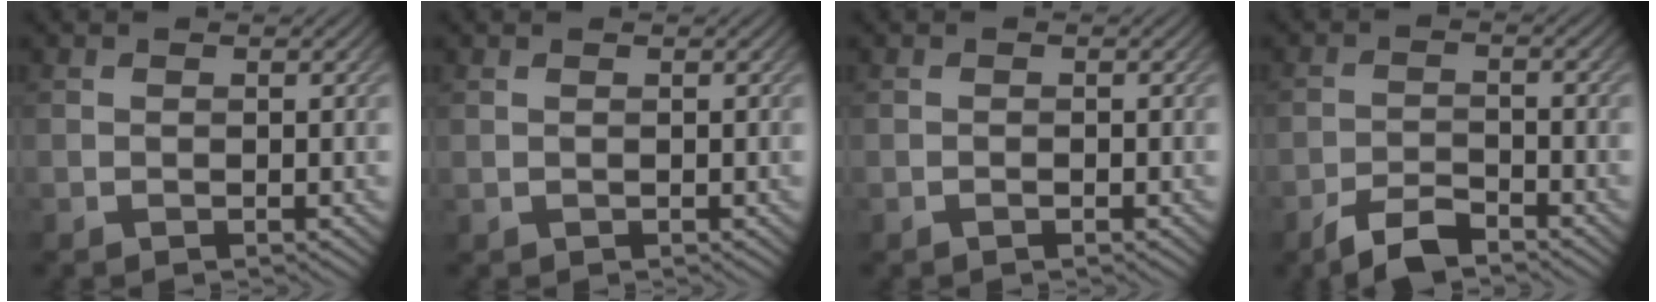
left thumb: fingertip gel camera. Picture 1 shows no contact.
{"total": 0.0}
{"total": 0.7, "force": [-0.5, 0.0, 0.5], "torque": [-0.010, 0.000, -0.009]}
{"total": 4.4, "force": [-3.5, 1.2, 2.4], "torque": [-0.047, 0.002, -0.071]}